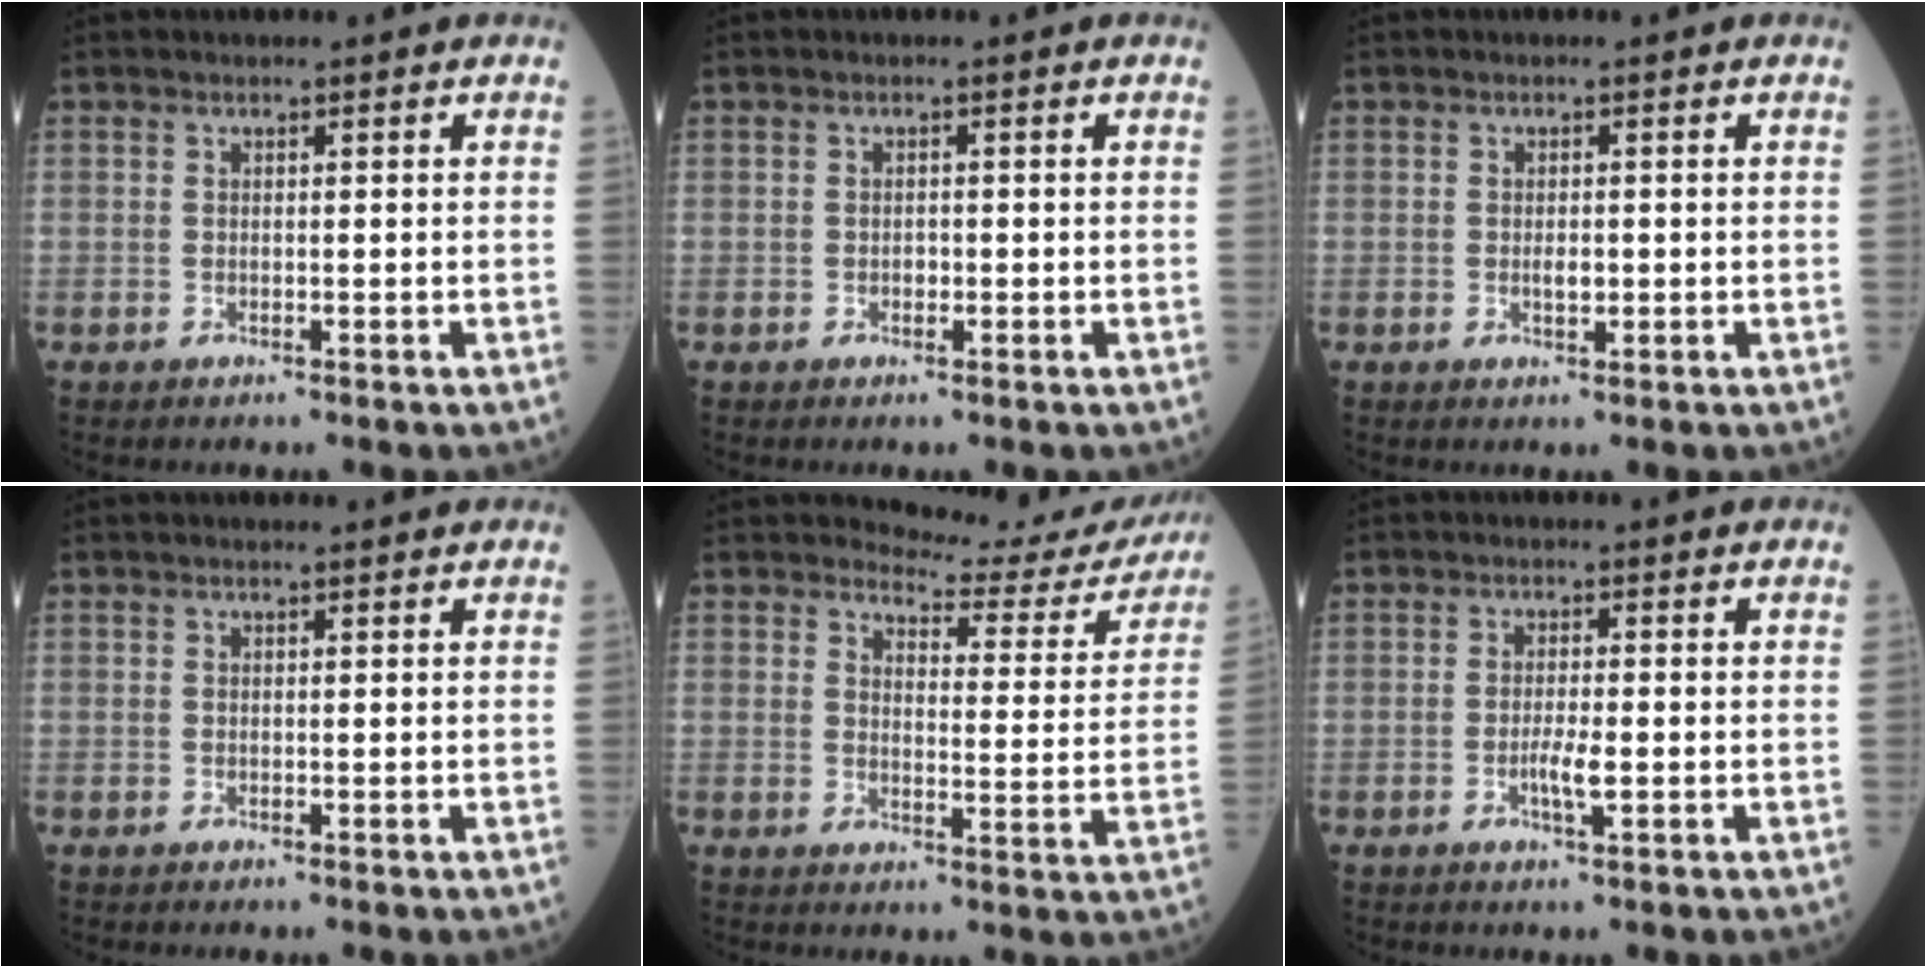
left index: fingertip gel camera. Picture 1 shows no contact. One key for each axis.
{"total": 0.6, "fx": -0.3, "fy": 0.4, "fz": 0.3, "tx": 0.000, "ty": 0.000, "tz": -0.007}
{"total": 1.3, "fx": -0.2, "fy": 0.6, "fz": 1.1, "tx": -0.015, "ty": -0.003, "tz": -0.001}
{"total": 0.5, "fx": 0.5, "fy": 0.1, "fz": 0.2, "tx": -0.006, "ty": 0.002, "tz": 0.008}
{"total": 12.4, "fx": 12.3, "fy": 1.7, "fz": 0.5, "tx": 0.013, "ty": -0.066, "tz": 0.129}
{"total": 2.5, "fx": -0.8, "fy": 0.3, "fz": 2.4, "tx": -0.042, "ty": -0.004, "tz": -0.012}